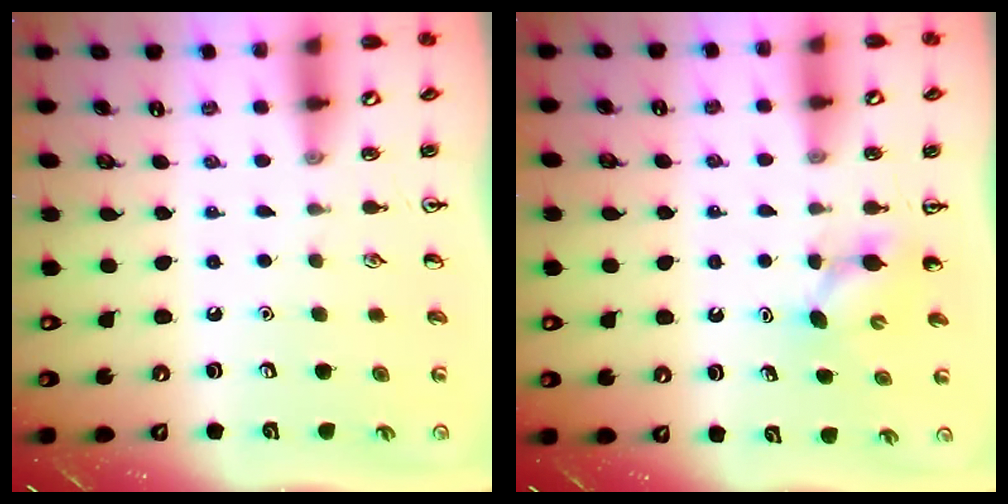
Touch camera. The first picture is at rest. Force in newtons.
{"total": 4.2, "press": 4.0, "slide": 1.1}